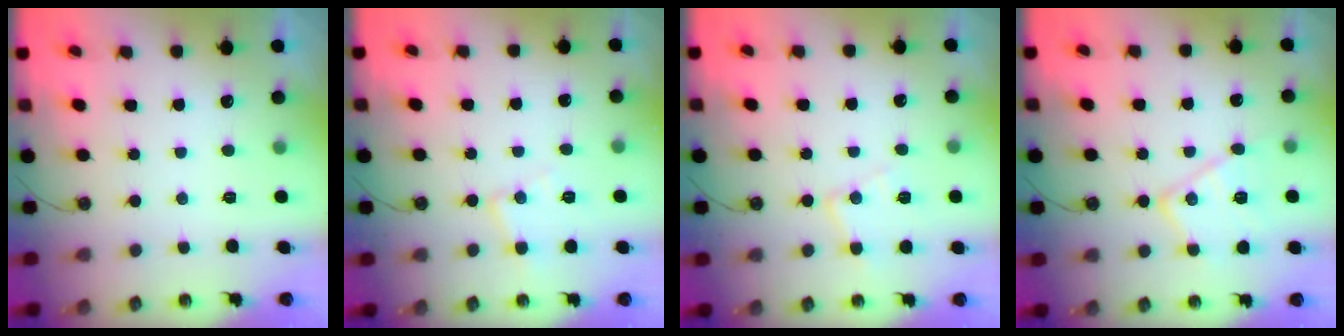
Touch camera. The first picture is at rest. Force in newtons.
{"total": 8.0, "press": 8.0, "slide": 0.6}
{"total": 9.6, "press": 9.6, "slide": 0.7}
{"total": 12.4, "press": 12.3, "slide": 0.9}